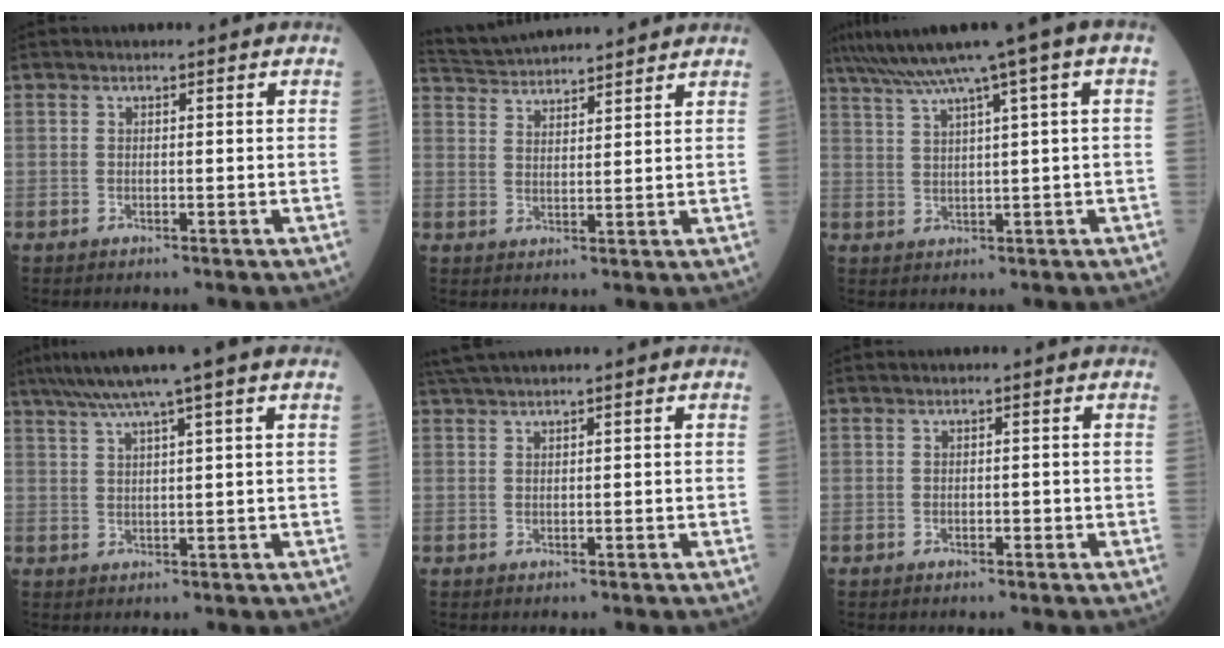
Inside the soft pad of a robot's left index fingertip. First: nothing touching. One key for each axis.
{"total": 12.6, "fx": 12.0, "fy": 1.3, "fz": 3.4, "tx": -0.074, "ty": 0.035, "tz": 0.191}
{"total": 9.7, "fx": 6.1, "fy": -1.3, "fz": 7.4, "tx": -0.125, "ty": 0.034, "tz": 0.098}
{"total": 7.8, "fx": 5.4, "fy": -1.1, "fz": 5.6, "tx": -0.091, "ty": 0.031, "tz": 0.087}
{"total": 2.3, "fx": 1.9, "fy": -0.5, "fz": 1.2, "tx": -0.029, "ty": 0.020, "tz": 0.044}
{"total": 0.8, "fx": -0.5, "fy": 0.4, "fz": 0.5, "tx": -0.008, "ty": -0.001, "tz": -0.008}